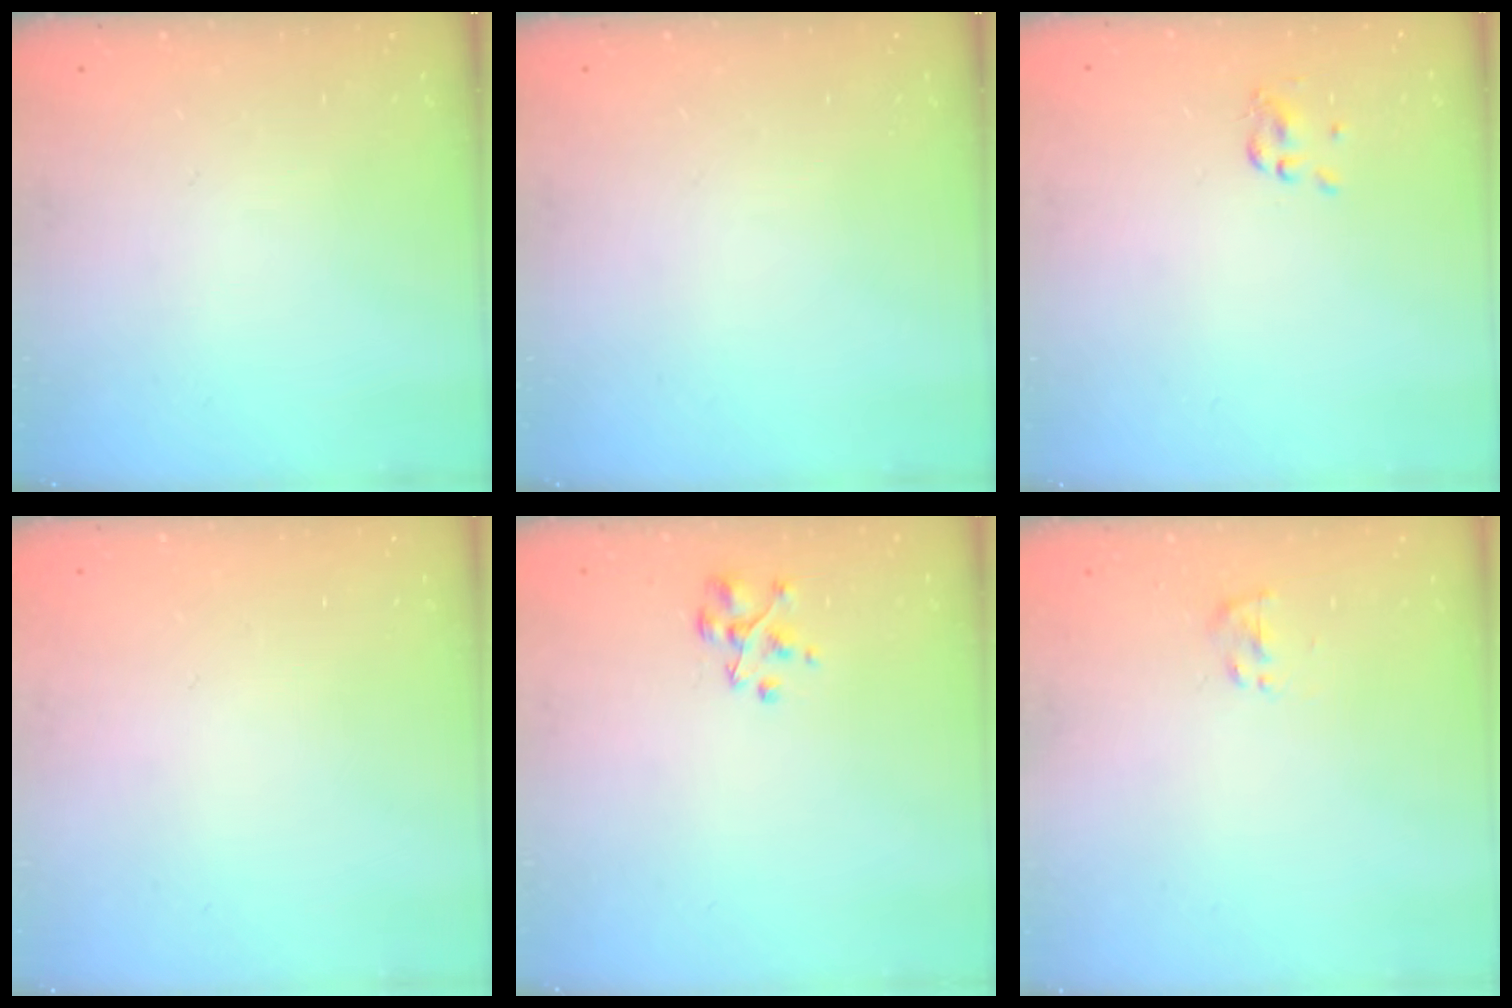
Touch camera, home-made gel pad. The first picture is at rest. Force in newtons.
{"total": 0.0}
{"total": 1.8, "press": 1.7, "slide": 0.7}
{"total": 1.8, "press": 1.8, "slide": 0.2}
{"total": 2.8, "press": 2.8, "slide": 0.2}
{"total": 1.8, "press": 1.7, "slide": 0.7}